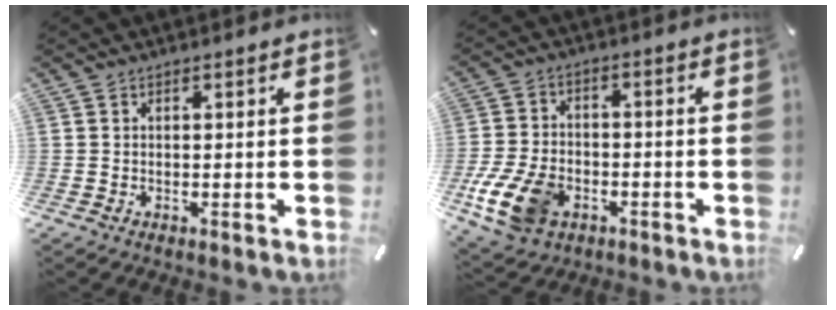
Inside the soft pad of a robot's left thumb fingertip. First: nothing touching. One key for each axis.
{"total": 12.3, "fx": -4.9, "fy": 8.4, "fz": 7.4, "tx": -0.156, "ty": 0.020, "tz": -0.086}